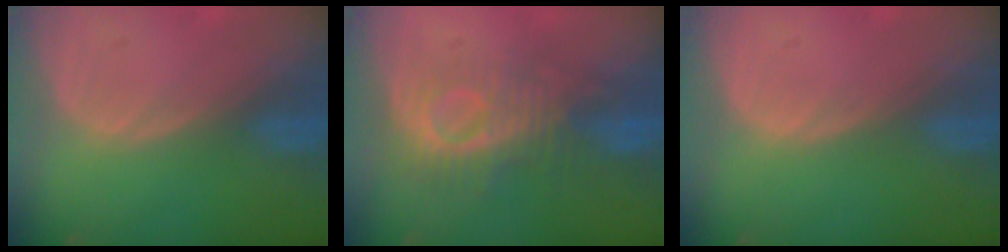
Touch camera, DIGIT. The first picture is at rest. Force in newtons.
{"total": 8.8, "press": 8.3, "slide": 2.8}
{"total": 0.0}